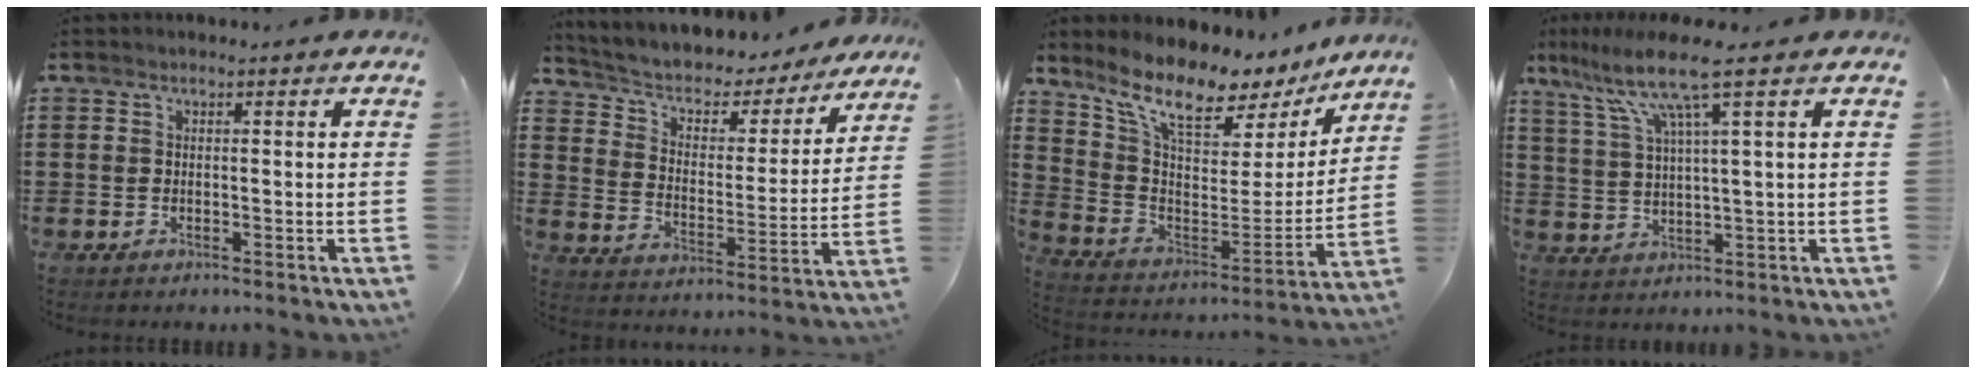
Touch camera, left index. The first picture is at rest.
{"total": 4.0, "force": [2.9, 2.2, 1.6], "torque": [-0.050, -0.022, 0.040]}
{"total": 10.2, "force": [8.5, 3.1, 4.6], "torque": [-0.118, -0.062, 0.144]}
{"total": 8.9, "force": [5.2, 0.3, 7.2], "torque": [-0.164, -0.016, 0.085]}